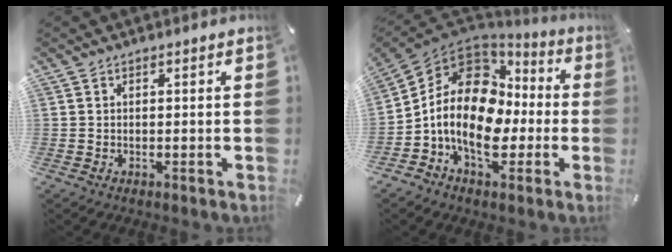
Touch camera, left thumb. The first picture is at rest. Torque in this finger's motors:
{"motor_torque": [1.40, 2.84, 1.70, 1.07, 0.32]}